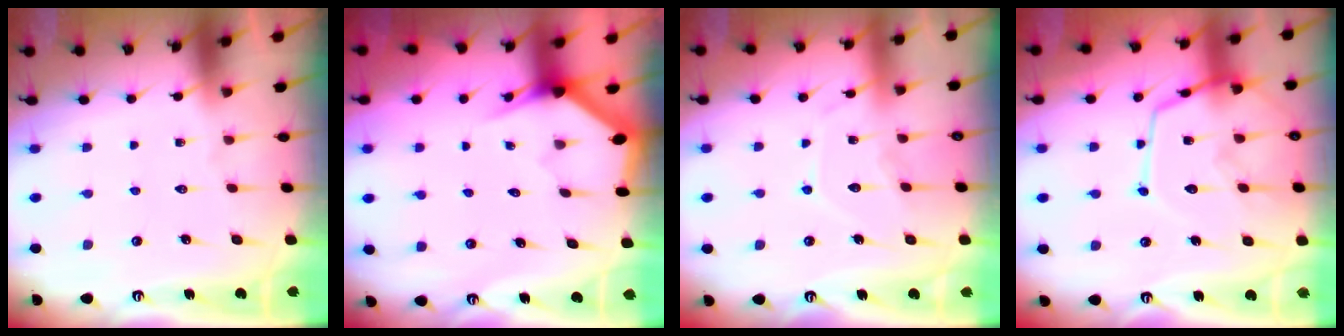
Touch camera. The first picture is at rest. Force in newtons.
{"total": 3.1, "press": 3.1, "slide": 0.1}
{"total": 9.2, "press": 9.2, "slide": 0.8}
{"total": 15.2, "press": 15.1, "slide": 1.4}